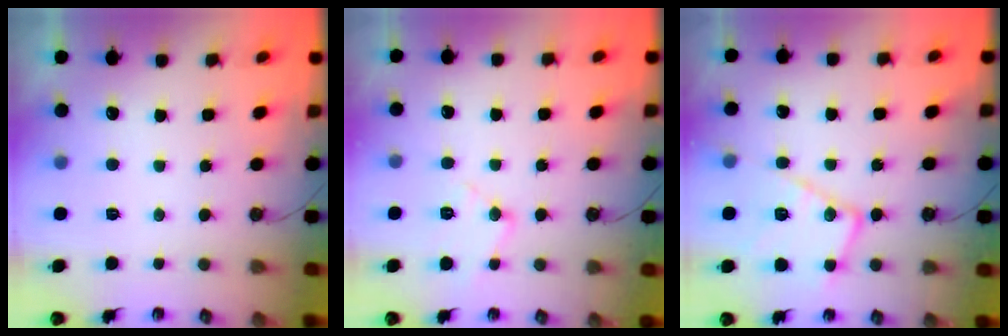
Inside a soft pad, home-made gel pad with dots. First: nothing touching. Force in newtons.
{"total": 10.2, "press": 10.2, "slide": 0.7}
{"total": 16.4, "press": 16.3, "slide": 1.6}